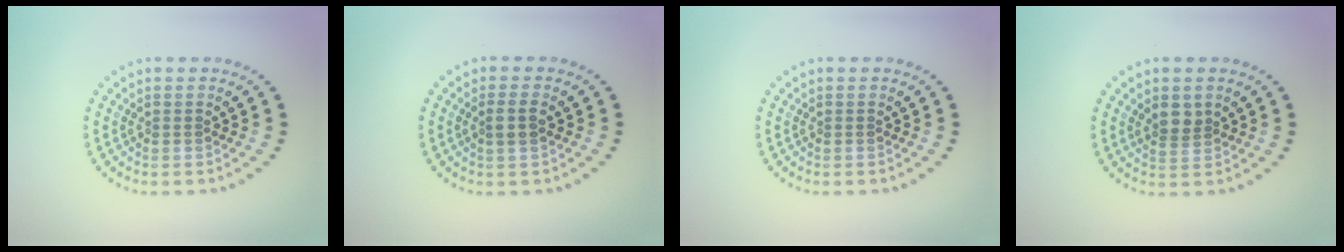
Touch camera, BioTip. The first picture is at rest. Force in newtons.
{"total": 1.8, "press": 1.7, "slide": 0.7}
{"total": 0.0}
{"total": 2.0, "press": 1.7, "slide": 0.9}